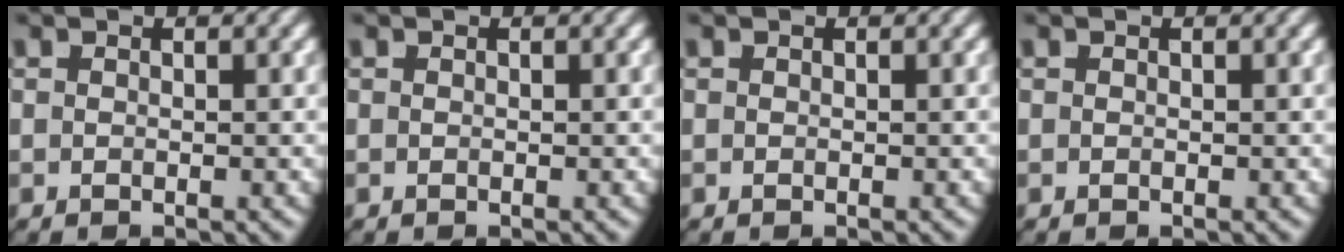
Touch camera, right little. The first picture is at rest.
{"total": 0.0}
{"total": 0.0}
{"total": 0.0}